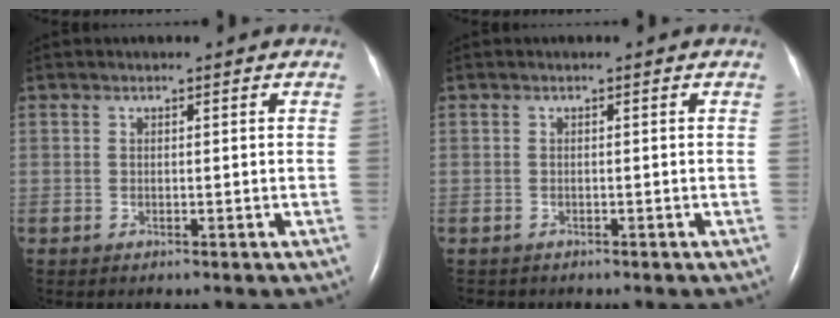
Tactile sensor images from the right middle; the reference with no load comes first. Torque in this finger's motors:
{"motor_torque": [-0.19, 0.24, -0.05, -0.01]}